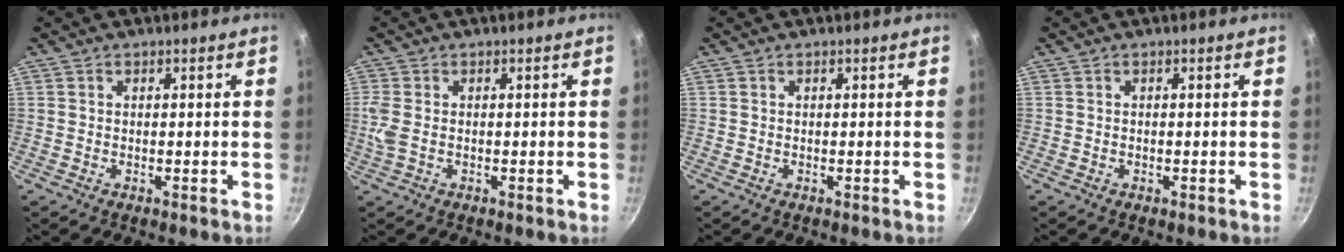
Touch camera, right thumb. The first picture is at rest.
{"total": 3.1, "force": [-0.1, 1.8, 2.5], "torque": [-0.059, 0.000, -0.003]}
{"total": 0.0}
{"total": 0.0}